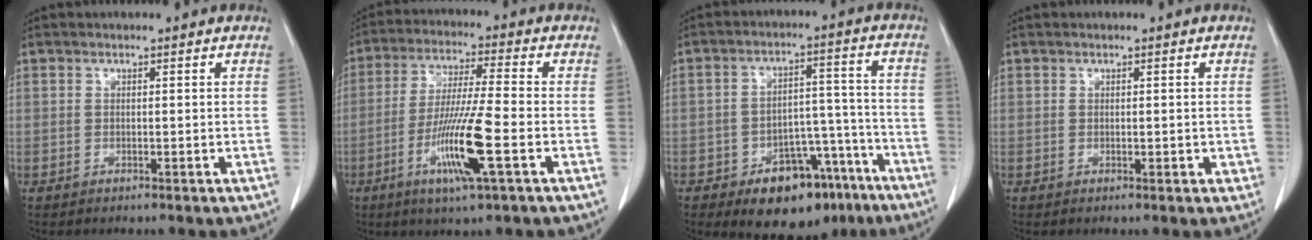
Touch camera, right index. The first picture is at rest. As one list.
[{"total": 11.8, "force": [-4.2, -0.2, 11.0], "torque": [-0.214, -0.018, -0.080]}, {"total": 13.1, "force": [-8.6, 6.7, 7.3], "torque": [-0.078, 0.036, -0.123]}, {"total": 1.1, "force": [-0.1, 0.8, 0.8], "torque": [-0.008, 0.003, 0.004]}]